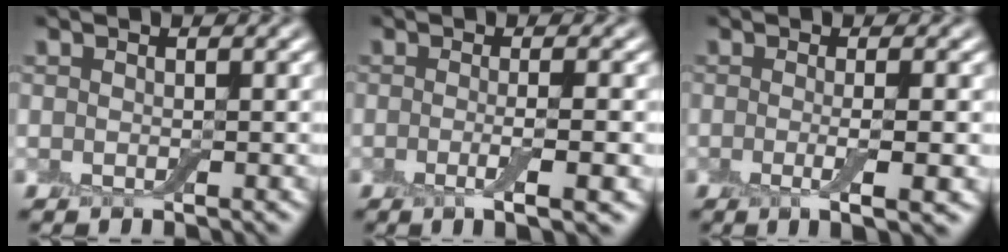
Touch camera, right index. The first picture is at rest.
{"total": 3.7, "force": [-0.8, 0.8, 3.6], "torque": [-0.055, -0.009, -0.014]}
{"total": 3.8, "force": [-0.6, 0.8, 3.6], "torque": [-0.055, -0.010, -0.009]}